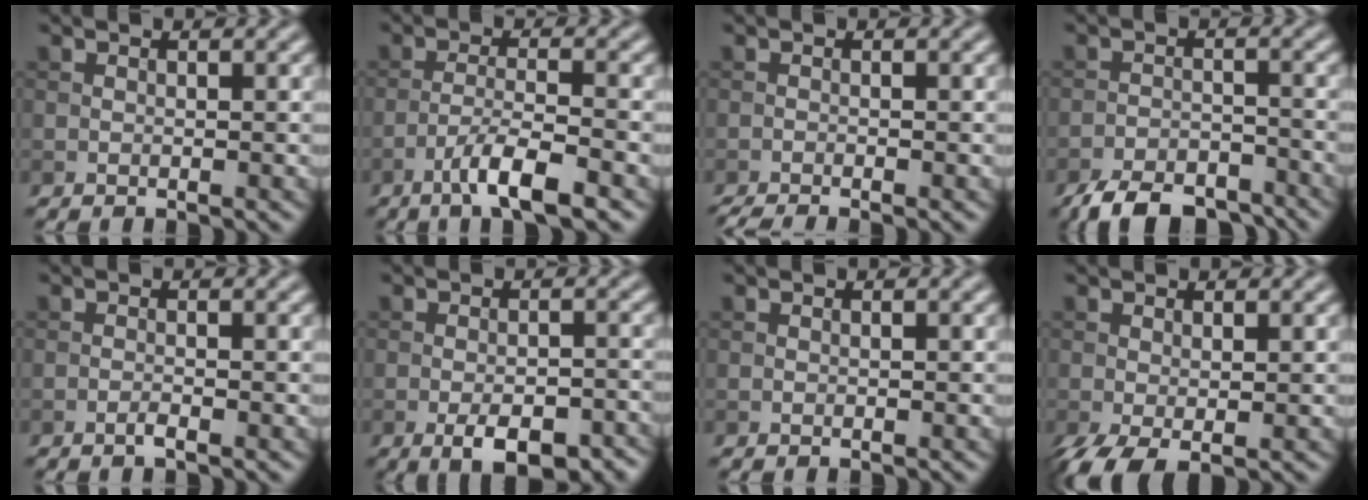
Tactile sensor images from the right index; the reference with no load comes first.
{"total": 5.0, "force": [-3.1, 0.8, 3.8], "torque": [-0.068, 0.005, -0.060]}
{"total": 2.6, "force": [-2.1, 0.3, 1.5], "torque": [-0.027, -0.001, -0.041]}
{"total": 7.0, "force": [-5.8, 2.5, 3.0], "torque": [-0.046, -0.010, -0.103]}
{"total": 0.8, "force": [-0.6, 0.1, 0.6], "torque": [-0.012, 0.003, -0.012]}
{"total": 5.7, "force": [-3.1, 2.2, 4.3], "torque": [-0.066, -0.002, -0.040]}
{"total": 0.0}
{"total": 2.8, "force": [-1.1, 1.2, 2.4], "torque": [-0.055, -0.011, -0.019]}